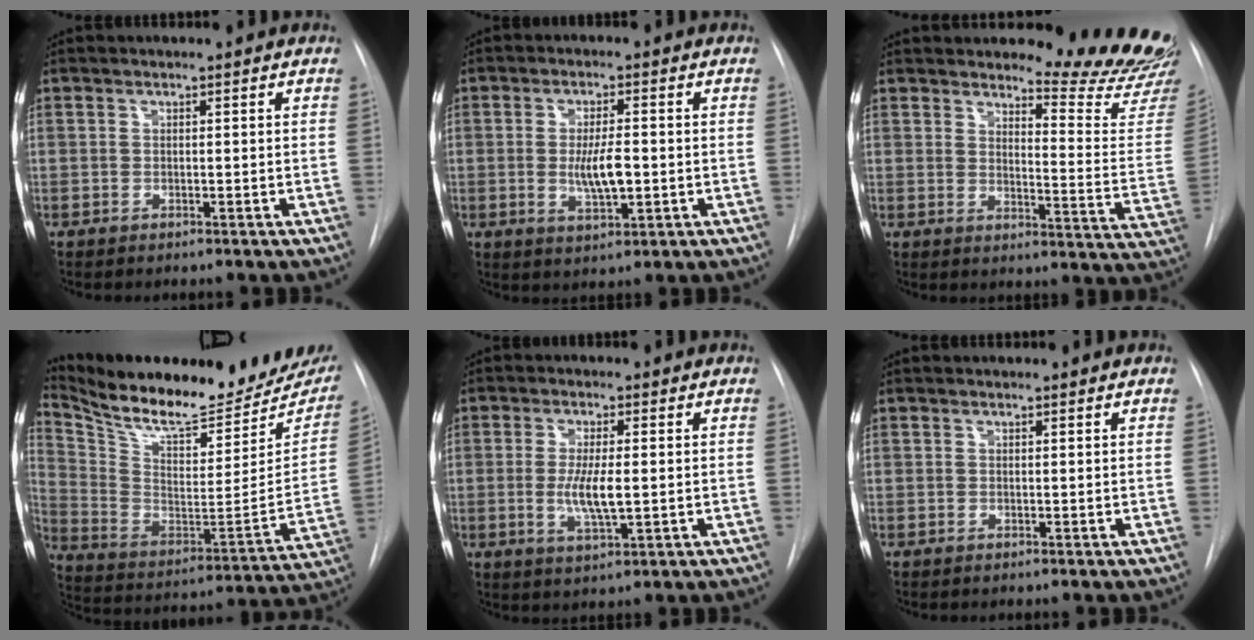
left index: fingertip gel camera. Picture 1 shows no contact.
{"total": 5.8, "force": [-0.7, 1.7, 5.5], "torque": [-0.101, -0.010, -0.010]}
{"total": 14.2, "force": [13.8, -0.8, 3.2], "torque": [-0.033, -0.132, 0.153]}
{"total": 25.6, "force": [22.1, 6.4, 11.2], "torque": [-0.192, -0.047, 0.324]}
{"total": 5.7, "force": [-0.4, 1.3, 5.6], "torque": [-0.112, -0.014, -0.007]}
{"total": 0.5, "force": [0.5, 0.2, 0.0], "torque": [-0.004, 0.002, 0.005]}